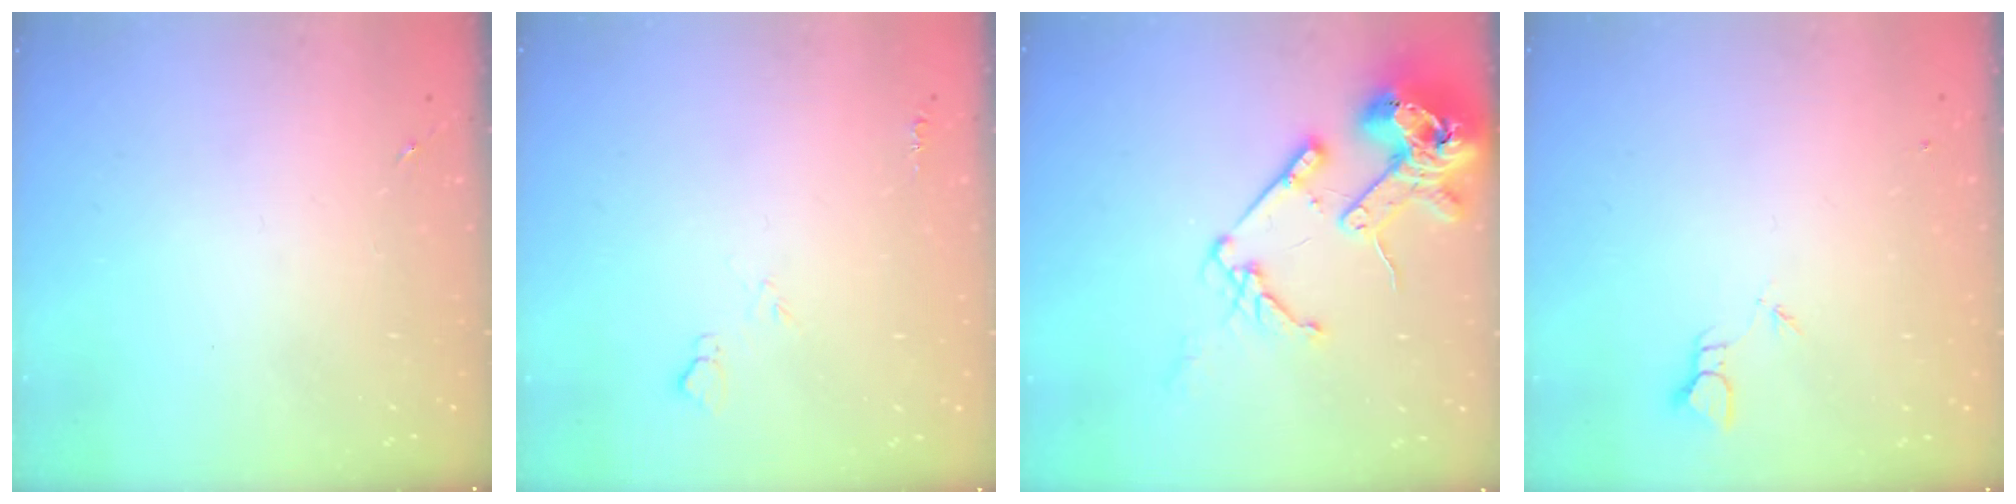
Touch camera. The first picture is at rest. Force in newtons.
{"total": 5.0, "press": 5.0, "slide": 0.6}
{"total": 17.6, "press": 17.4, "slide": 2.3}
{"total": 1.9, "press": 1.9, "slide": 0.1}